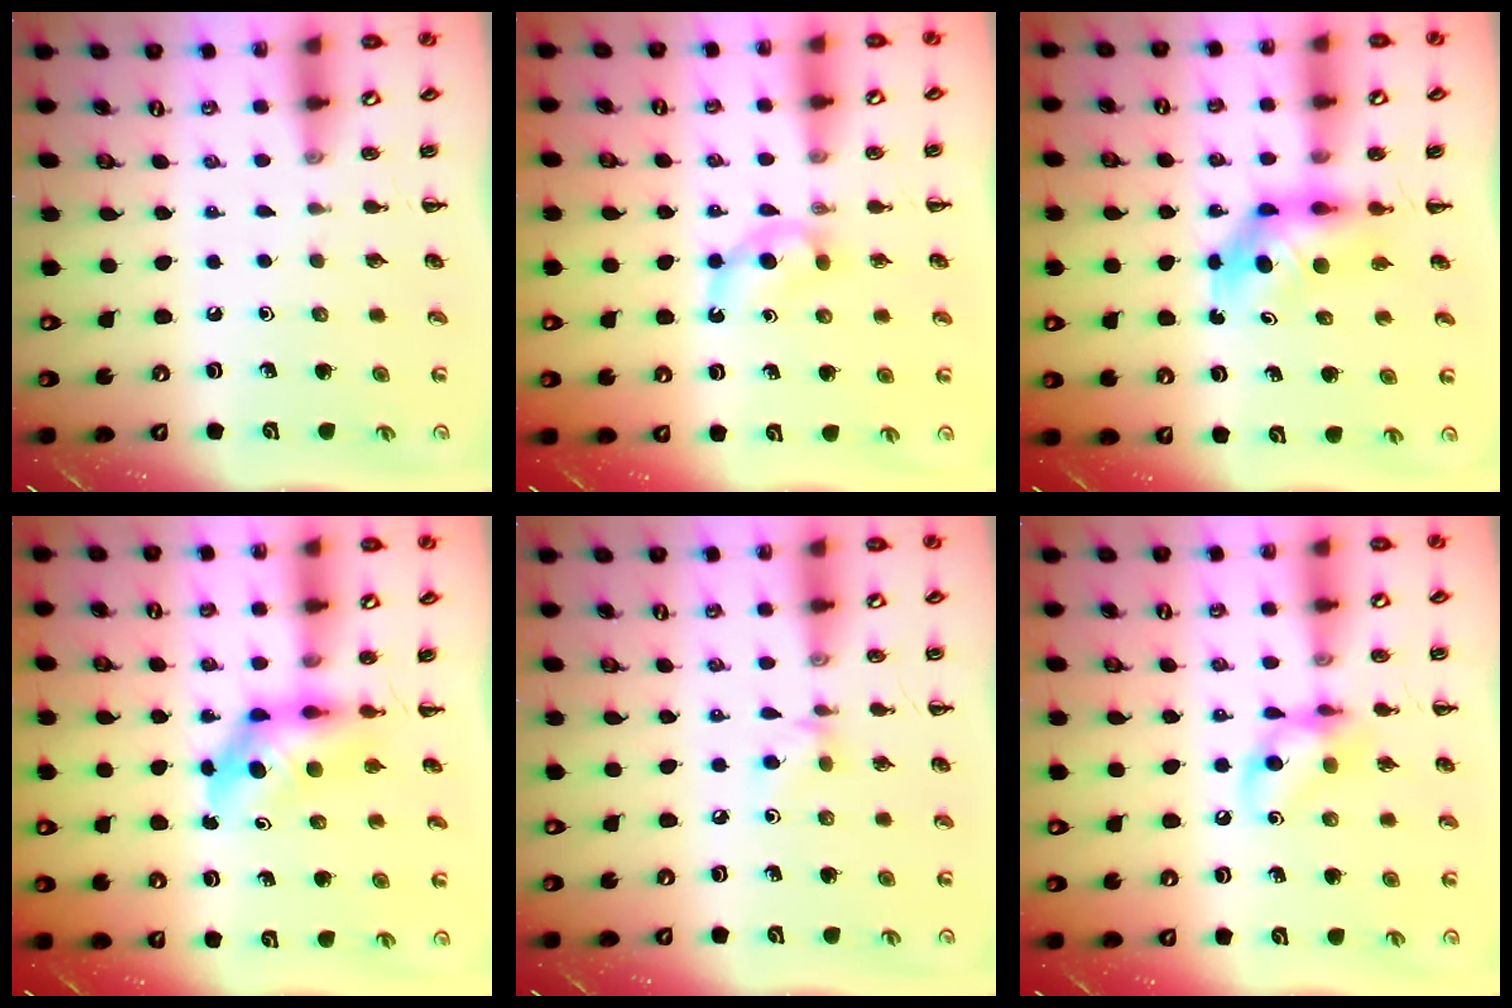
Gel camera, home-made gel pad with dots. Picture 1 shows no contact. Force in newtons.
{"total": 4.7, "press": 4.4, "slide": 1.8}
{"total": 5.2, "press": 5.1, "slide": 0.8}
{"total": 5.4, "press": 5.3, "slide": 1.0}
{"total": 4.6, "press": 4.3, "slide": 1.6}
{"total": 11.2, "press": 11.0, "slide": 1.8}